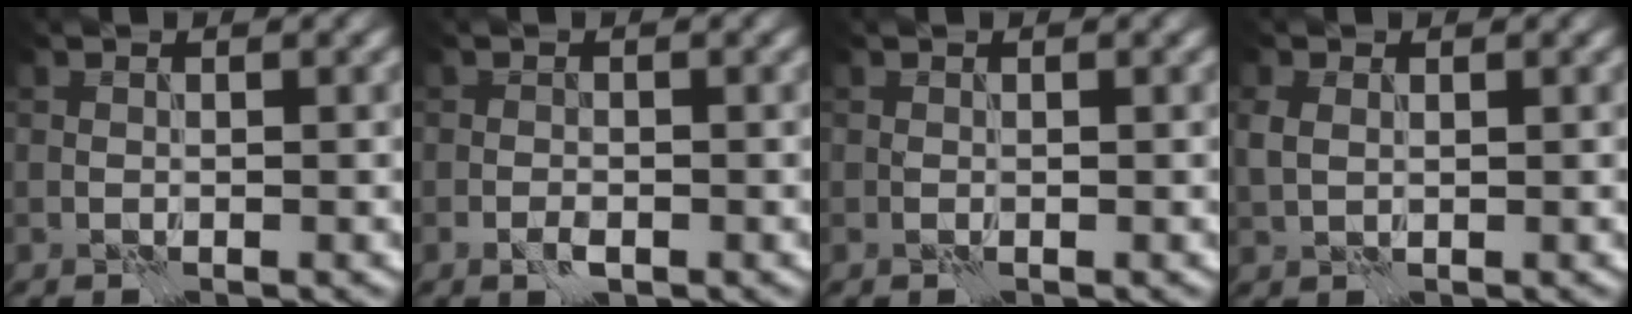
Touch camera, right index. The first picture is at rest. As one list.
[{"total": 1.4, "force": [-0.7, 0.8, 1.0], "torque": [-0.020, -0.001, -0.015]}, {"total": 0.0}, {"total": 1.6, "force": [0.5, 1.1, 1.0], "torque": [-0.028, 0.002, 0.012]}]